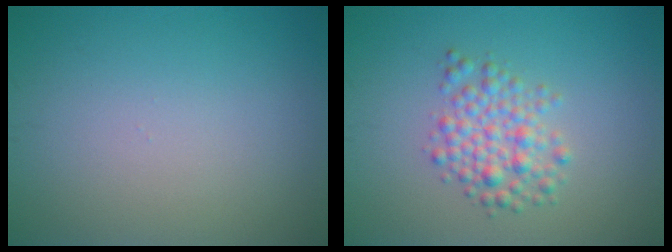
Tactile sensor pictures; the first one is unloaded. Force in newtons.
{"total": 3.4, "press": 3.4, "slide": 0.1}